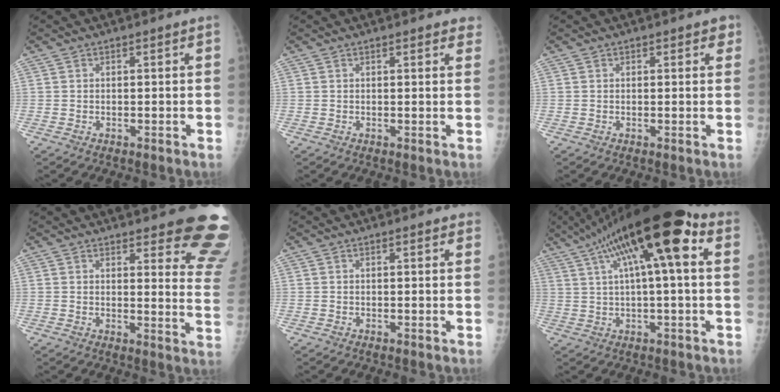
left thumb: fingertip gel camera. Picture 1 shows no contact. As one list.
[{"total": 2.3, "force": [1.7, 1.0, 1.3], "torque": [0.007, -0.001, 0.014]}, {"total": 1.9, "force": [1.0, 1.4, 1.0], "torque": [0.011, -0.001, 0.007]}, {"total": 14.5, "force": [11.8, 3.8, 7.6], "torque": [-0.042, -0.089, 0.114]}, {"total": 1.1, "force": [0.8, 0.5, 0.7], "torque": [-0.006, -0.002, 0.006]}, {"total": 18.8, "force": [6.6, 4.7, 17.0], "torque": [-0.295, 0.036, 0.100]}]